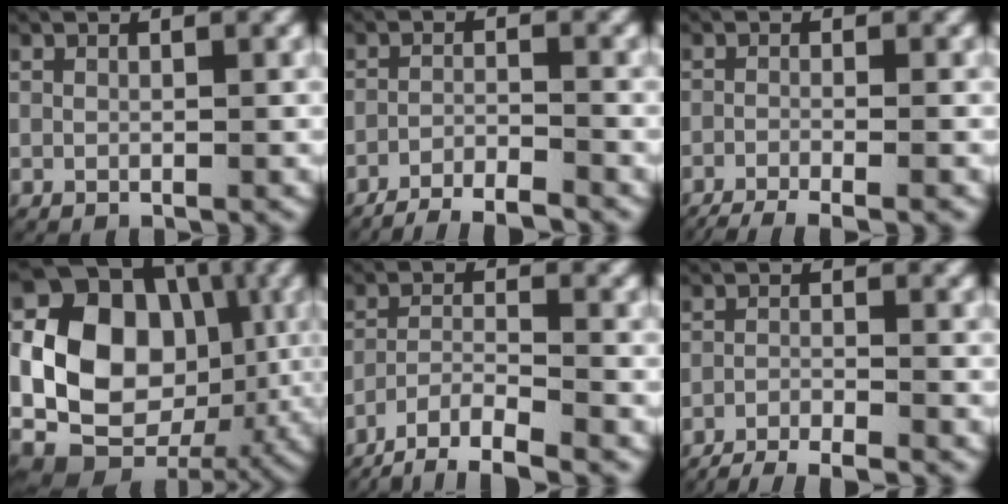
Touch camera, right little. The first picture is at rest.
{"total": 8.5, "force": [-8.1, 2.0, 1.5], "torque": [-0.016, -0.025, -0.129]}
{"total": 6.4, "force": [-5.7, 1.7, 2.4], "torque": [-0.037, -0.016, -0.083]}
{"total": 17.5, "force": [-1.6, 14.4, 9.7], "torque": [-0.242, -0.055, -0.009]}
{"total": 8.2, "force": [-6.7, 3.4, 3.3], "torque": [-0.057, -0.018, -0.107]}
{"total": 8.1, "force": [-7.6, 2.0, 1.7], "torque": [-0.019, -0.020, -0.118]}